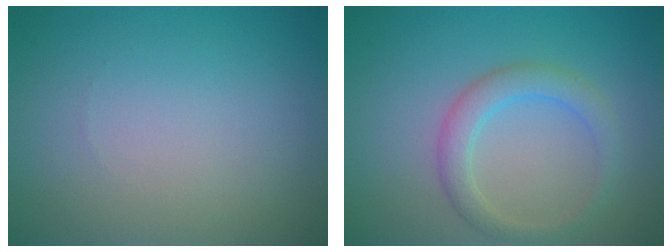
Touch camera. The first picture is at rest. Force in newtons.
{"total": 2.8, "press": 2.8, "slide": 0.1}